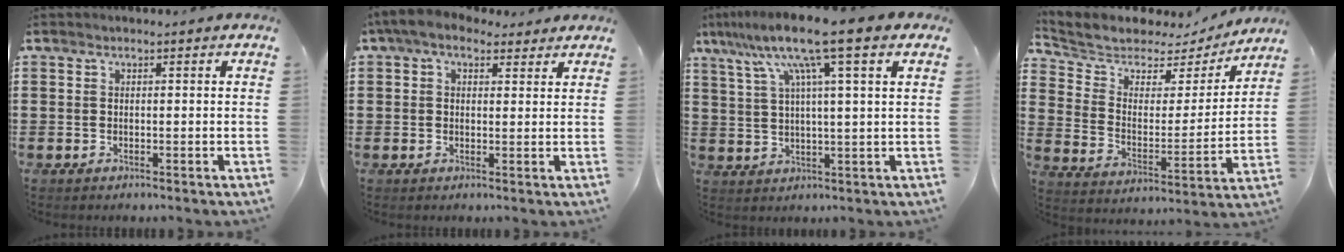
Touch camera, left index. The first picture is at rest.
{"total": 4.1, "force": [2.8, 1.9, 2.3], "torque": [-0.054, 0.000, 0.051]}
{"total": 11.2, "force": [6.5, 0.0, 9.1], "torque": [-0.193, -0.008, 0.108]}
{"total": 5.4, "force": [4.8, 2.4, 0.4], "torque": [-0.048, -0.035, 0.077]}